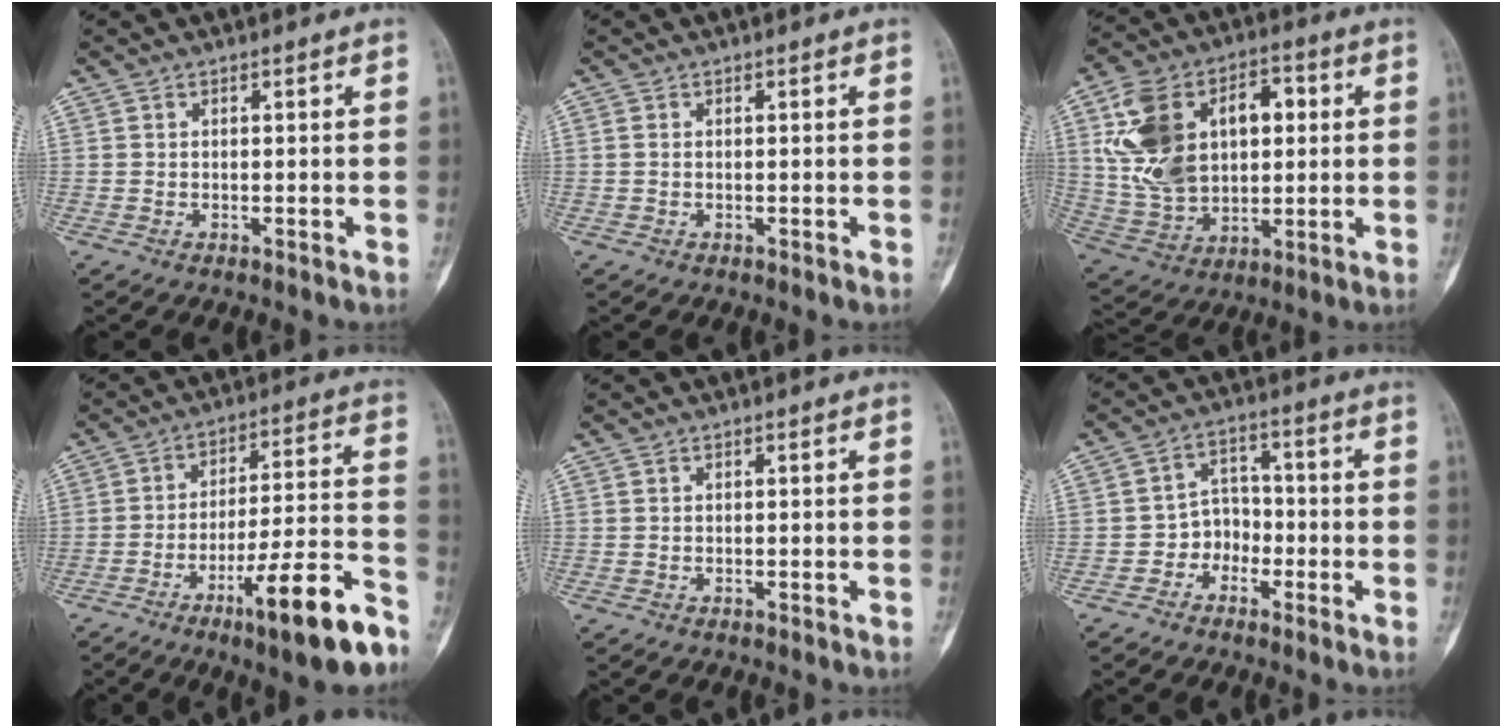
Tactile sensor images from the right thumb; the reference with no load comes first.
{"total": 0.7, "force": [0.1, 0.5, 0.5], "torque": [-0.014, -0.001, 0.002]}
{"total": 20.7, "force": [4.1, 13.5, 15.2], "torque": [-0.252, 0.018, 0.083]}
{"total": 17.1, "force": [-10.0, 3.0, 13.5], "torque": [-0.196, 0.069, -0.153]}
{"total": 0.0}
{"total": 5.4, "force": [-2.4, 4.4, 1.9], "torque": [0.004, 0.026, -0.054]}